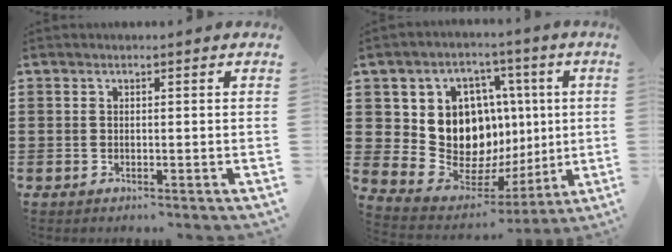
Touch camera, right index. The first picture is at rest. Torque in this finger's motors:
{"motor_torque": [2.14, 0.00, 1.05, 0.21]}